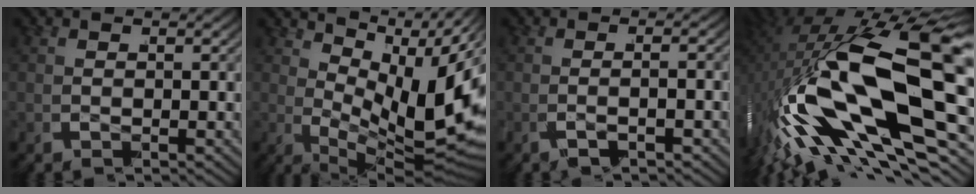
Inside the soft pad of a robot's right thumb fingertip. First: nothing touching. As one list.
[{"total": 16.2, "force": [-1.4, 9.2, 13.3], "torque": [-0.235, -0.033, 0.002]}, {"total": 1.9, "force": [-1.3, 0.2, 1.4], "torque": [-0.040, 0.009, -0.029]}, {"total": 19.5, "force": [-2.1, 8.7, 17.3], "torque": [-0.361, -0.021, -0.014]}]